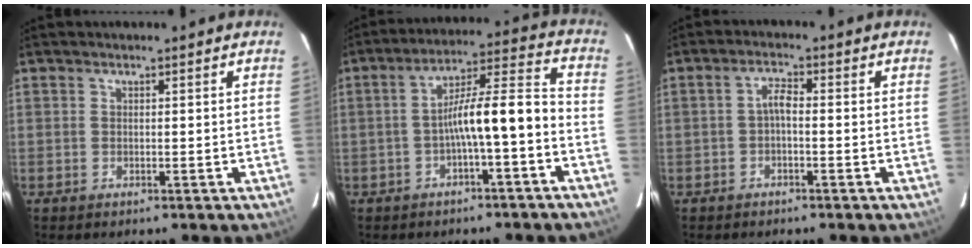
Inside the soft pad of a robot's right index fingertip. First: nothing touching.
{"total": 9.5, "force": [-3.7, 0.8, 8.7], "torque": [-0.149, 0.026, -0.054]}
{"total": 1.8, "force": [-0.5, 0.6, 1.7], "torque": [-0.033, 0.009, -0.010]}